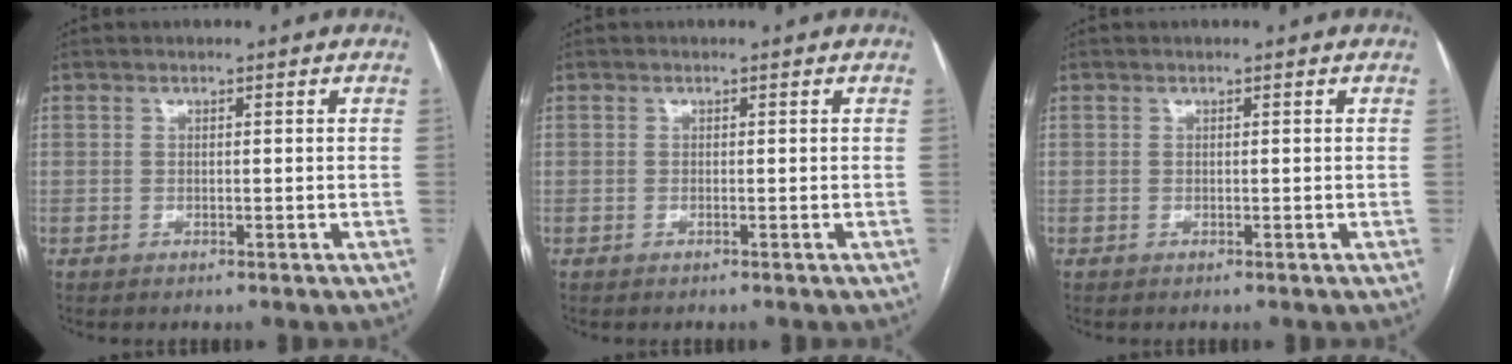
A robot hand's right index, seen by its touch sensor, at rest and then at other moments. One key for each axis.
{"total": 0.0}
{"total": 0.0}